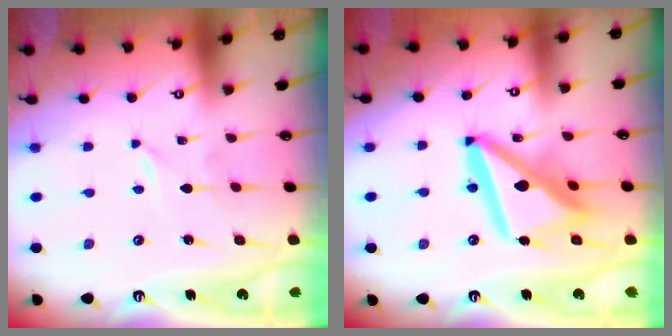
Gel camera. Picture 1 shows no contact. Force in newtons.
{"total": 17.3, "press": 17.2, "slide": 2.0}